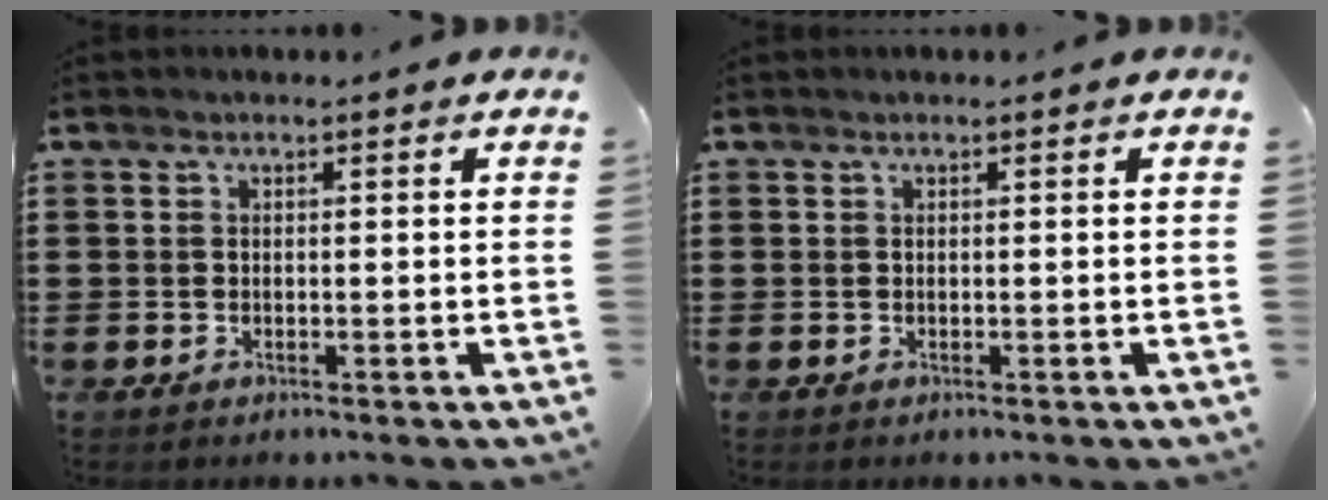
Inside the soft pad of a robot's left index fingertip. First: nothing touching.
{"total": 0.0}